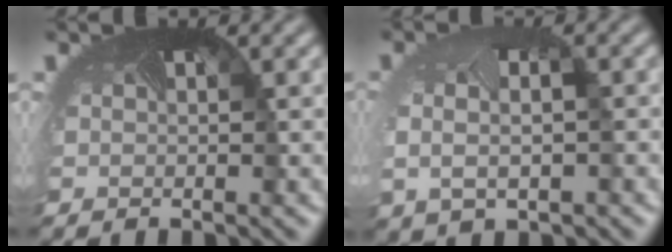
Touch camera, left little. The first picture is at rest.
{"total": 4.5, "force": [-0.3, 3.1, 3.2], "torque": [-0.063, -0.009, 0.013]}